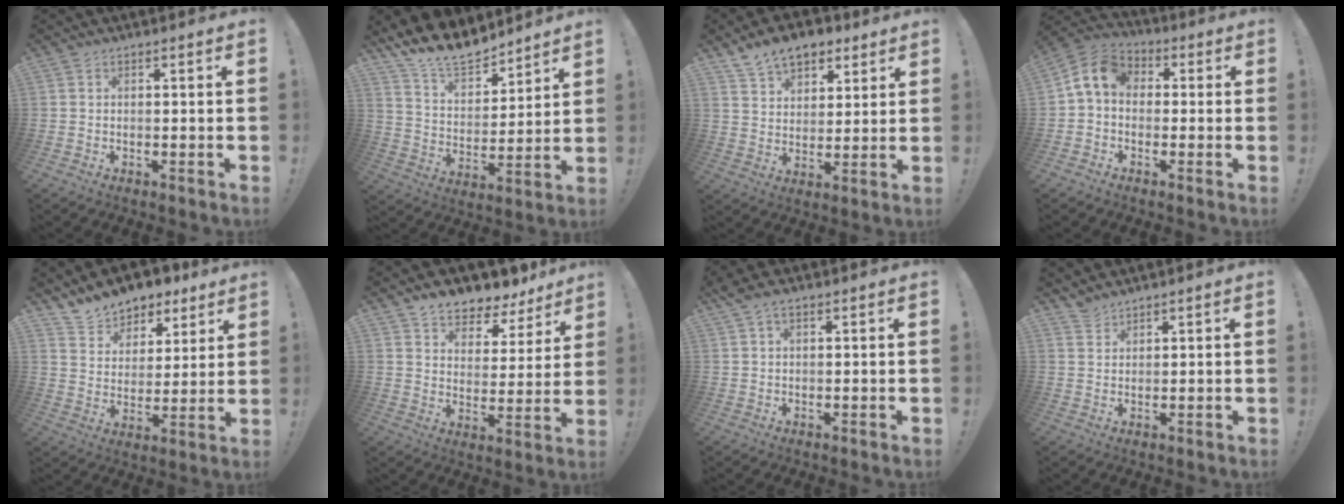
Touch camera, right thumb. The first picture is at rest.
{"total": 13.3, "force": [11.7, 4.9, 3.8], "torque": [-0.086, -0.094, 0.219]}
{"total": 10.6, "force": [7.4, 6.5, 4.1], "torque": [-0.067, -0.038, 0.142]}
{"total": 8.3, "force": [0.5, 6.3, 5.4], "torque": [-0.101, 0.019, 0.015]}
{"total": 10.5, "force": [9.2, 4.9, 1.0], "torque": [-0.032, -0.078, 0.174]}
{"total": 6.7, "force": [5.8, 3.2, 1.2], "torque": [-0.023, -0.057, 0.108]}
{"total": 7.6, "force": [4.6, 3.3, 5.0], "torque": [-0.087, -0.014, 0.089]}
{"total": 2.9, "force": [2.7, 0.9, 0.6], "torque": [-0.016, -0.014, 0.052]}